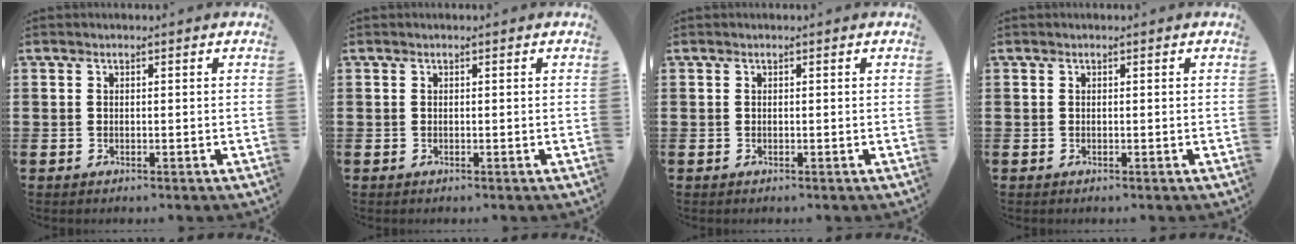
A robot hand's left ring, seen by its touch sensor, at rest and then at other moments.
{"total": 0.0}
{"total": 0.0}
{"total": 0.0}